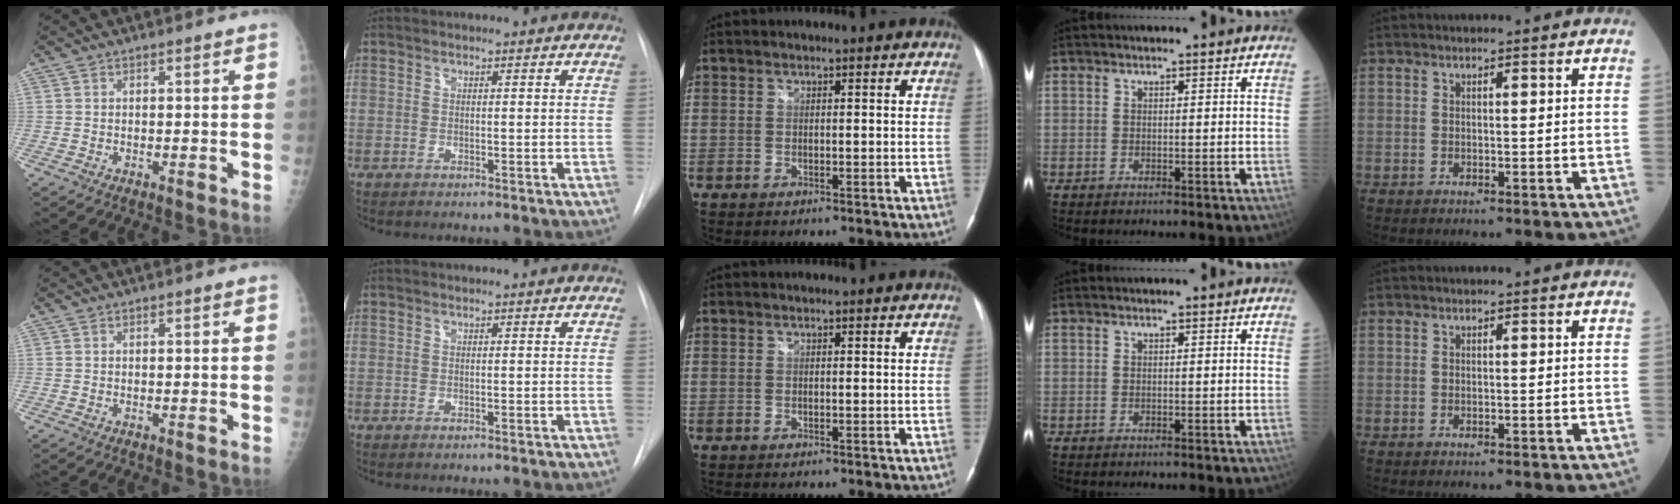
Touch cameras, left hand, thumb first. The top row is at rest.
{}